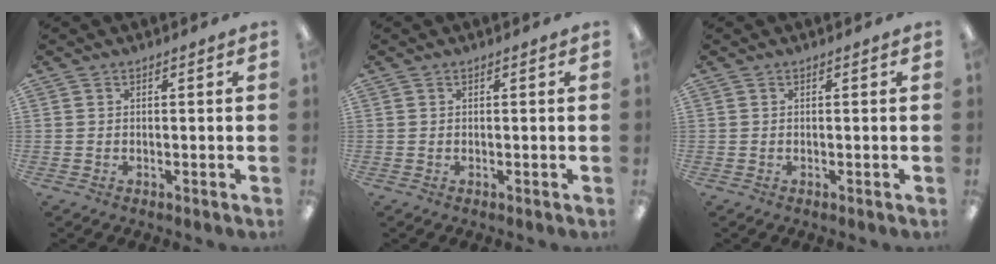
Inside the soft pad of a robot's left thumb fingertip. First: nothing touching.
{"total": 0.0}
{"total": 0.0}